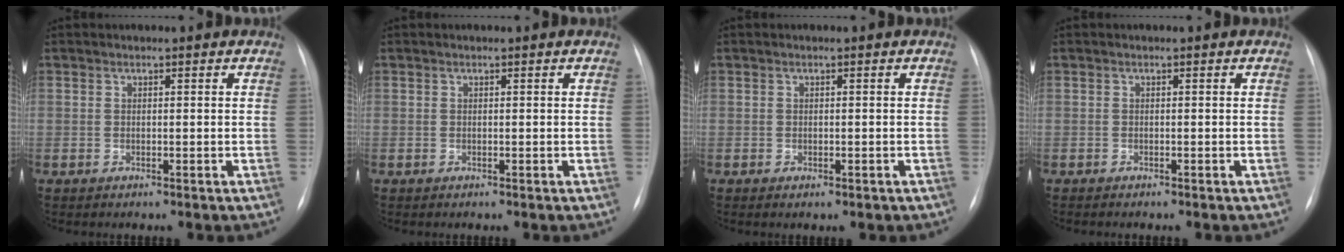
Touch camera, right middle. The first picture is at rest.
{"total": 0.0}
{"total": 1.2, "force": [-0.7, 0.6, 0.8], "torque": [-0.010, 0.000, -0.003]}
{"total": 1.1, "force": [-0.9, 0.2, 0.5], "torque": [-0.009, -0.002, -0.011]}